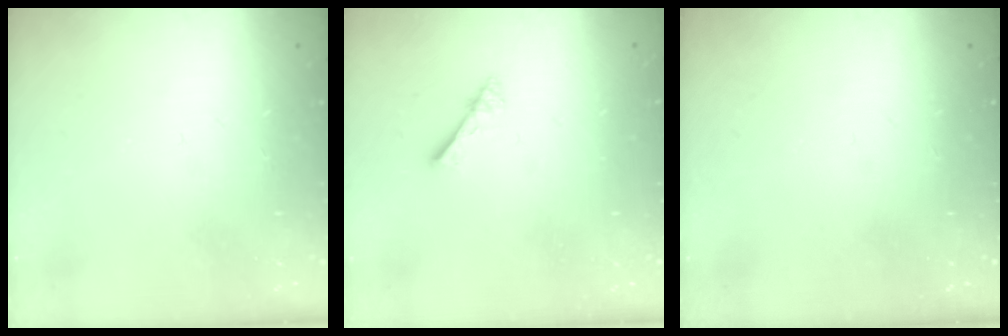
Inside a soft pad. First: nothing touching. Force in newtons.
{"total": 2.7, "press": 2.7, "slide": 0.2}
{"total": 0.0}